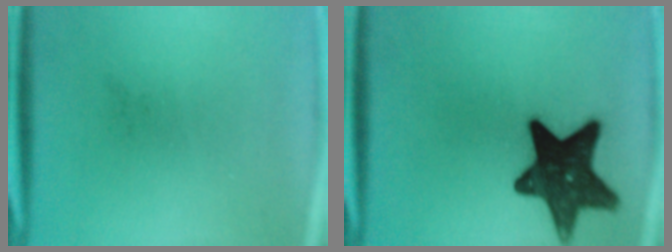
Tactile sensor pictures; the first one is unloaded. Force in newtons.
{"total": 15.5}